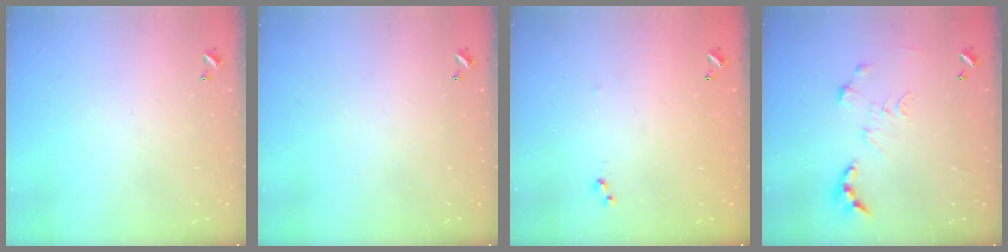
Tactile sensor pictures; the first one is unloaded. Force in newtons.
{"total": 0.0}
{"total": 4.8, "press": 4.7, "slide": 0.4}
{"total": 0.0}